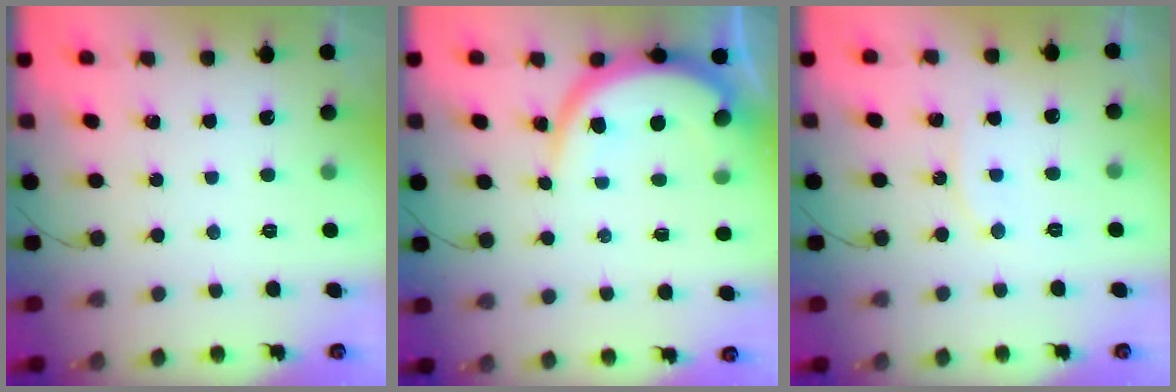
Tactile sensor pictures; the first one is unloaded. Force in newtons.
{"total": 8.7, "press": 8.6, "slide": 1.0}
{"total": 5.9, "press": 5.9, "slide": 0.8}